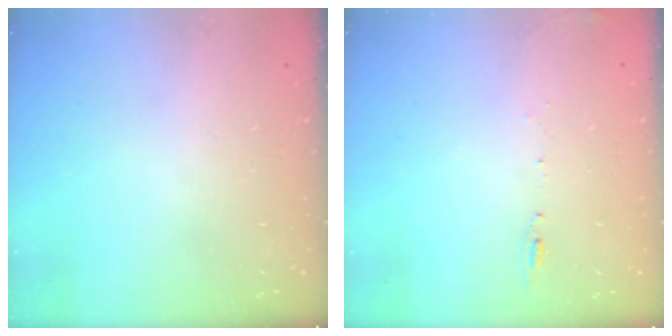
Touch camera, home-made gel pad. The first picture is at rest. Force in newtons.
{"total": 5.6, "press": 5.3, "slide": 1.7}